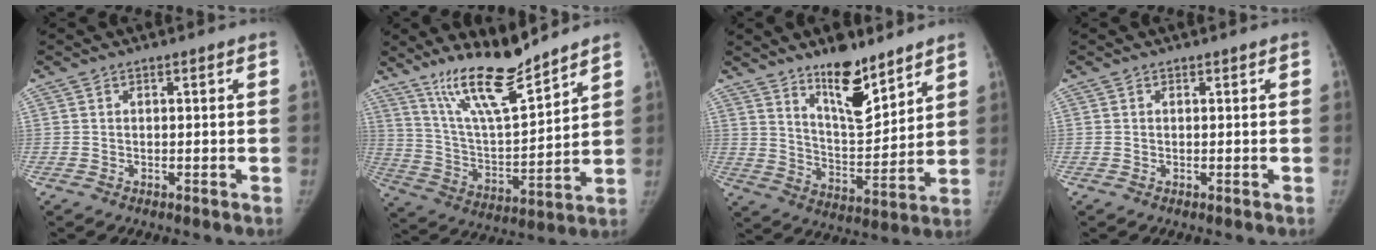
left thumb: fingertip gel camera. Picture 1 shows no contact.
{"total": 15.2, "force": [12.4, 2.4, 8.5], "torque": [-0.132, -0.082, 0.233]}
{"total": 12.9, "force": [9.5, 4.3, 7.7], "torque": [-0.094, -0.083, 0.165]}
{"total": 0.0}